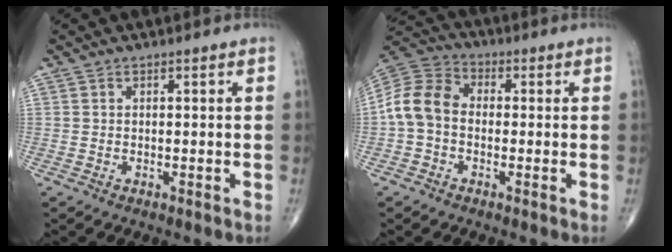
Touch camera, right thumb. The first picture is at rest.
{"total": 9.8, "force": [-1.0, 7.4, 6.3], "torque": [-0.118, 0.030, -0.034]}